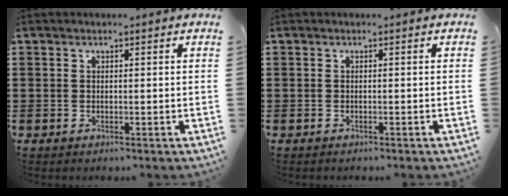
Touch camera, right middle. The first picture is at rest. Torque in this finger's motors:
{"motor_torque": [-0.18, 0.11, -0.07, -0.01]}